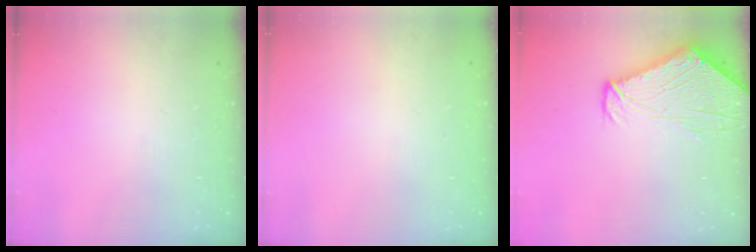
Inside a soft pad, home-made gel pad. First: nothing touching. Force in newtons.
{"total": 0.0}
{"total": 12.8, "press": 12.7, "slide": 1.6}